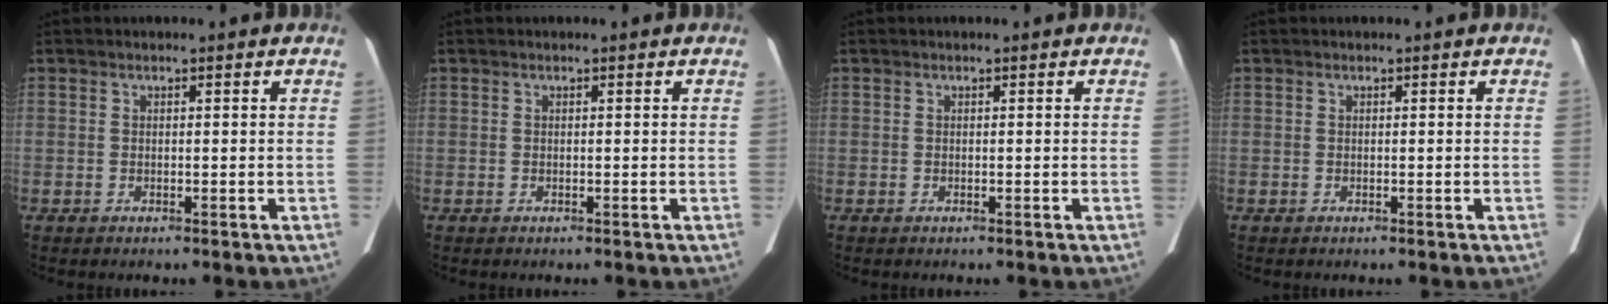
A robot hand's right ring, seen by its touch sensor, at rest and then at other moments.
{"total": 0.0}
{"total": 0.0}
{"total": 0.0}